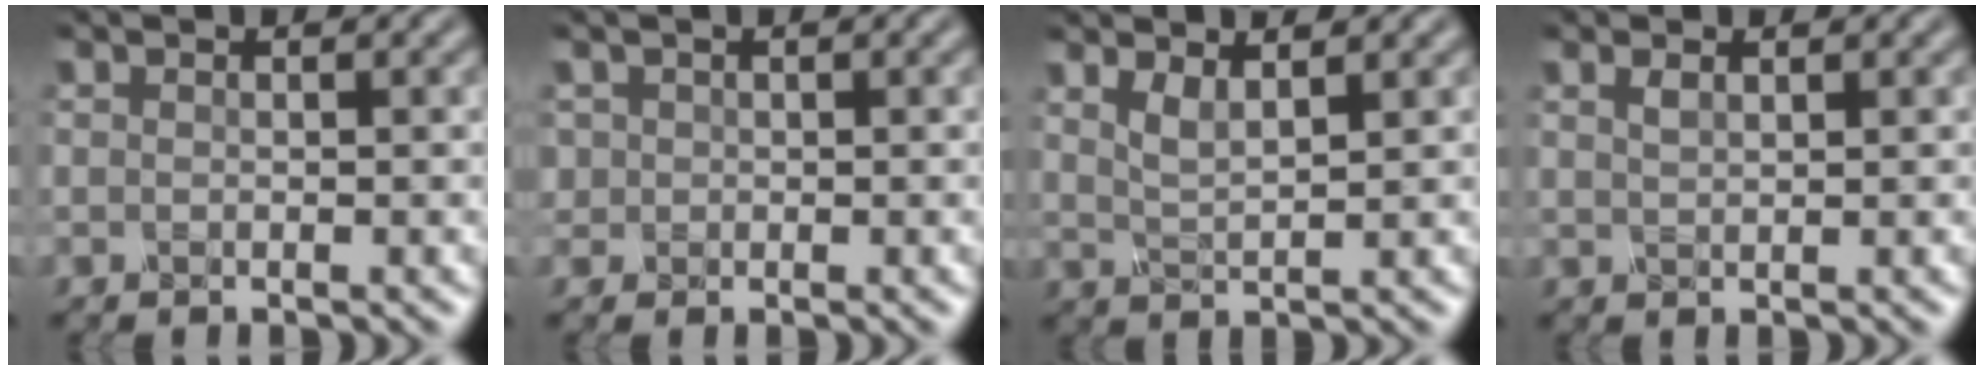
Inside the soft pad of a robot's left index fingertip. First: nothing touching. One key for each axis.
{"total": 1.0, "fx": 0.1, "fy": 1.0, "fz": 0.0, "tx": -0.003, "ty": -0.001, "tz": 0.002}
{"total": 2.2, "fx": 1.2, "fy": 0.6, "fz": 1.8, "tx": -0.036, "ty": -0.005, "tz": 0.024}
{"total": 0.9, "fx": 0.5, "fy": 0.3, "fz": 0.7, "tx": -0.019, "ty": 0.003, "tz": 0.011}